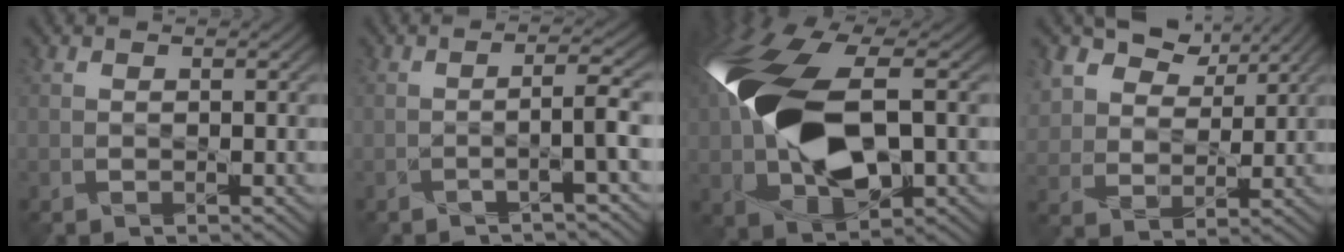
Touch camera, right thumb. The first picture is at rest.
{"total": 3.2, "force": [-1.3, 0.3, 2.9], "torque": [-0.036, 0.010, -0.041]}
{"total": 15.4, "force": [0.4, 8.5, 12.9], "torque": [-0.295, 0.011, 0.004]}
{"total": 8.9, "force": [6.0, 5.5, 3.6], "torque": [-0.099, 0.013, 0.114]}